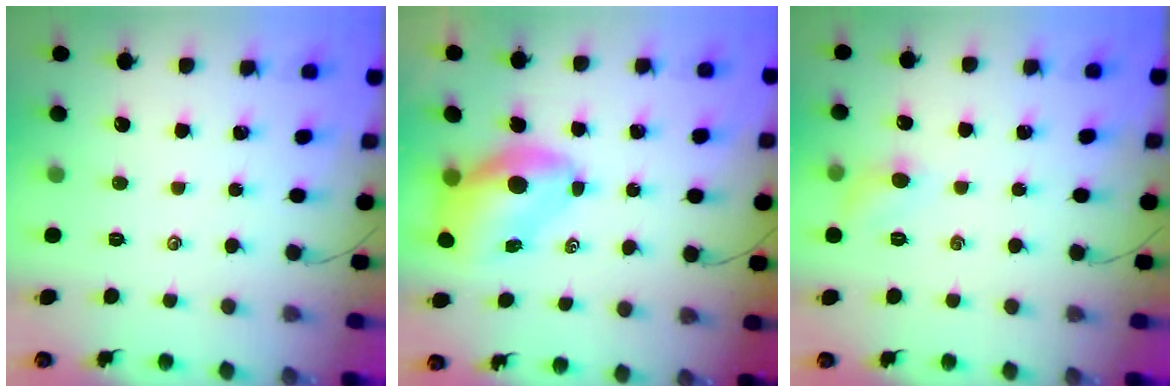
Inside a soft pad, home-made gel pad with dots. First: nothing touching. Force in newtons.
{"total": 8.7, "press": 8.3, "slide": 2.5}
{"total": 6.4, "press": 6.3, "slide": 1.4}